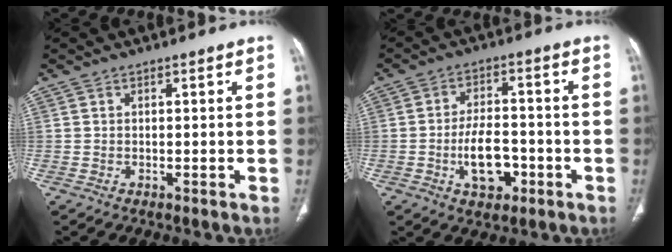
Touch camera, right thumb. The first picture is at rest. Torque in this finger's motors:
{"motor_torque": [4.35, 0.66, 1.08, -0.76, 0.36]}